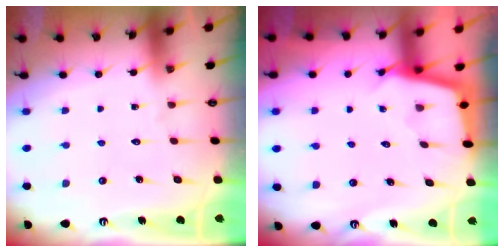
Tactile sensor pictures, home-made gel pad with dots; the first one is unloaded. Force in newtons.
{"total": 2.3, "press": 2.3, "slide": 0.2}